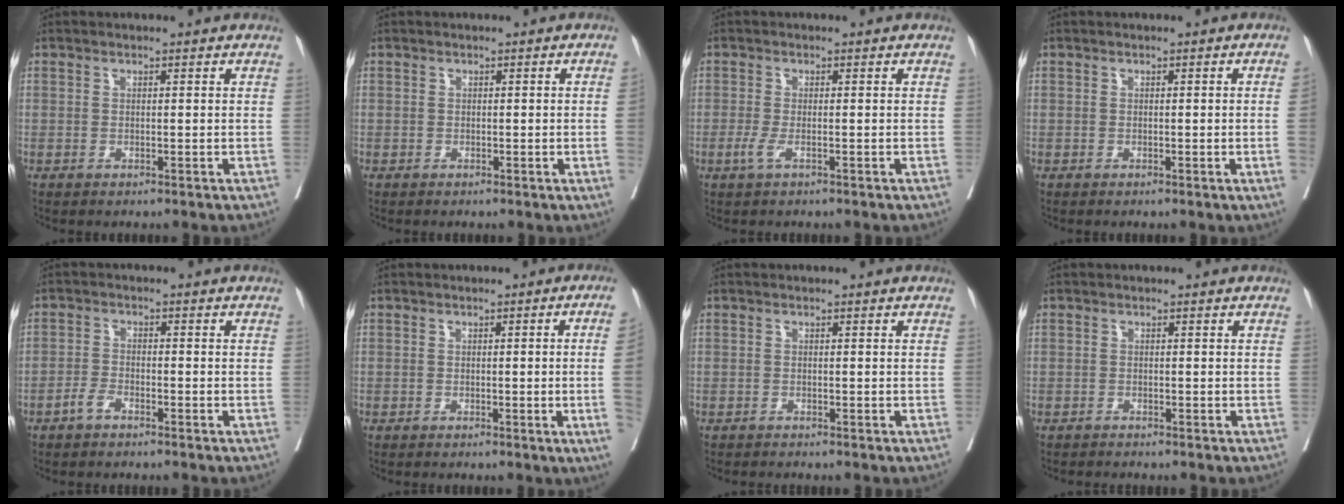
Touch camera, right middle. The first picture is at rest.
{"total": 2.1, "force": [-0.2, -0.6, 2.0], "torque": [-0.031, 0.000, 0.001]}
{"total": 1.7, "force": [-0.8, 0.3, 1.5], "torque": [-0.038, -0.005, -0.017]}
{"total": 2.5, "force": [-0.3, -0.8, 2.4], "torque": [-0.038, -0.001, 0.001]}
{"total": 2.3, "force": [-1.7, 0.8, 1.3], "torque": [-0.027, 0.002, -0.032]}
{"total": 8.0, "force": [-1.1, -2.6, 7.5], "torque": [-0.083, -0.018, -0.011]}
{"total": 0.6, "force": [-0.6, 0.0, 0.1], "torque": [-0.006, -0.003, -0.010]}
{"total": 0.8, "force": [-0.8, -0.1, 0.0], "torque": [-0.004, -0.003, -0.013]}